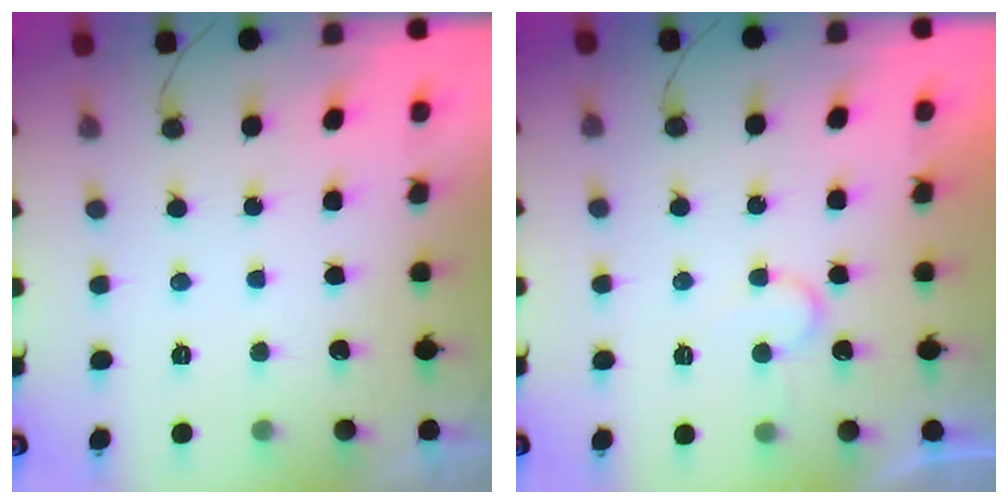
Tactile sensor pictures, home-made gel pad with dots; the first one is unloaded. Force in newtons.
{"total": 5.1, "press": 5.1, "slide": 0.4}